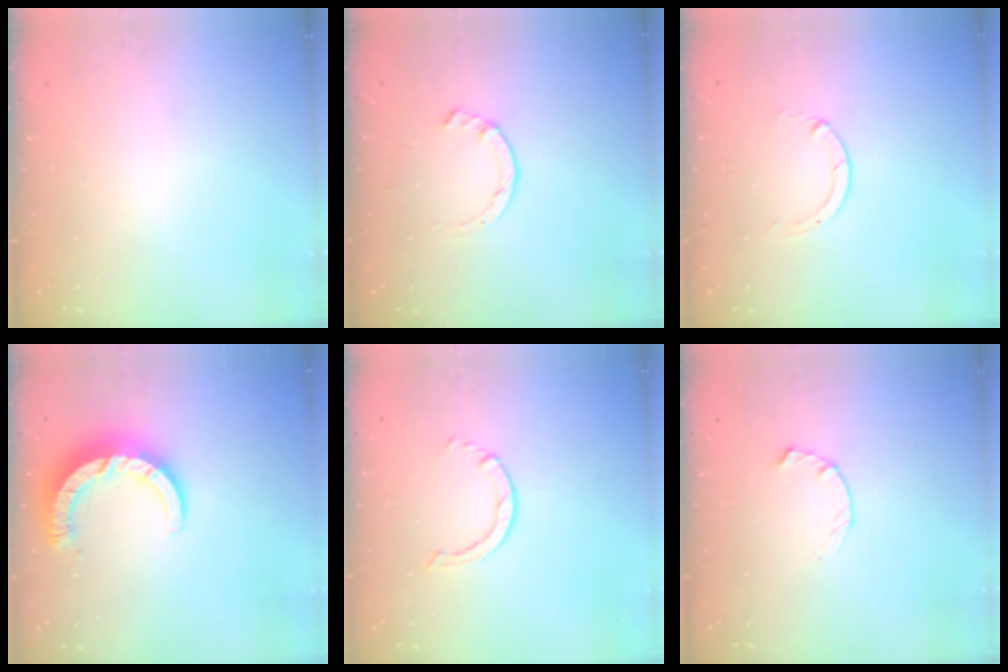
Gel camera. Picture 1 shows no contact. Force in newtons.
{"total": 2.8, "press": 2.8, "slide": 0.4}
{"total": 0.0}
{"total": 9.0, "press": 9.0, "slide": 0.9}
{"total": 0.6, "press": 0.6, "slide": 0.1}
{"total": 2.3, "press": 2.2, "slide": 0.4}